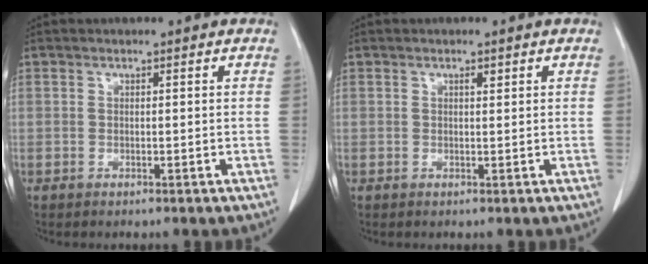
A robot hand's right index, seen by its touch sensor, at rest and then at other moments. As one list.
[{"total": 0.7, "force": [0.4, 0.2, 0.6], "torque": [-0.011, -0.001, 0.005]}]